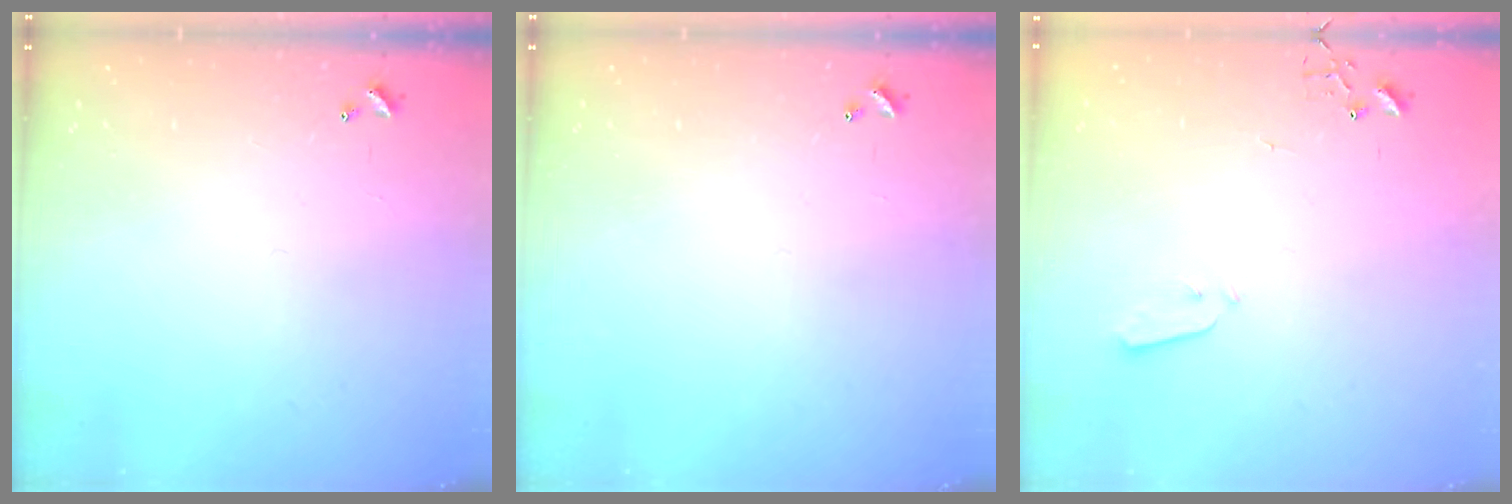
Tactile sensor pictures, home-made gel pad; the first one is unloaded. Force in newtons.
{"total": 0.0}
{"total": 3.0, "press": 3.0, "slide": 0.3}